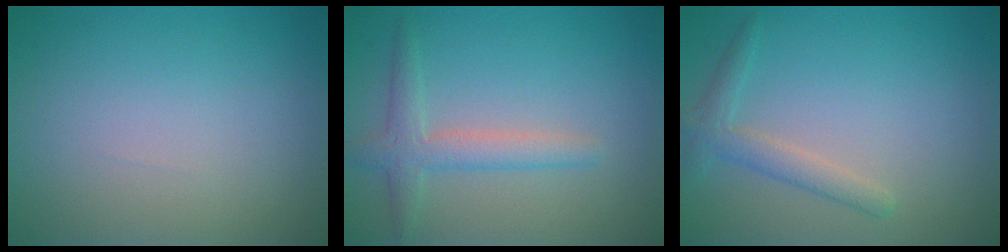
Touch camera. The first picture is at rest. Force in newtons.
{"total": 2.8, "press": 2.8, "slide": 0.1}
{"total": 2.2, "press": 2.2, "slide": 0.1}